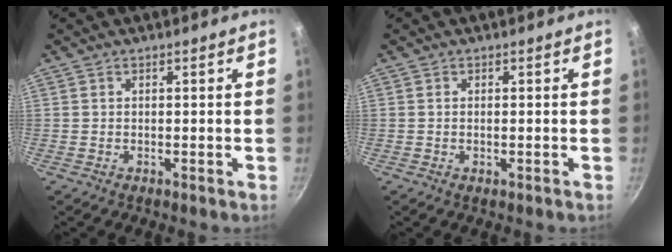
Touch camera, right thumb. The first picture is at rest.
{"total": 0.6, "force": [-0.2, 0.2, 0.5], "torque": [-0.010, 0.001, -0.003]}